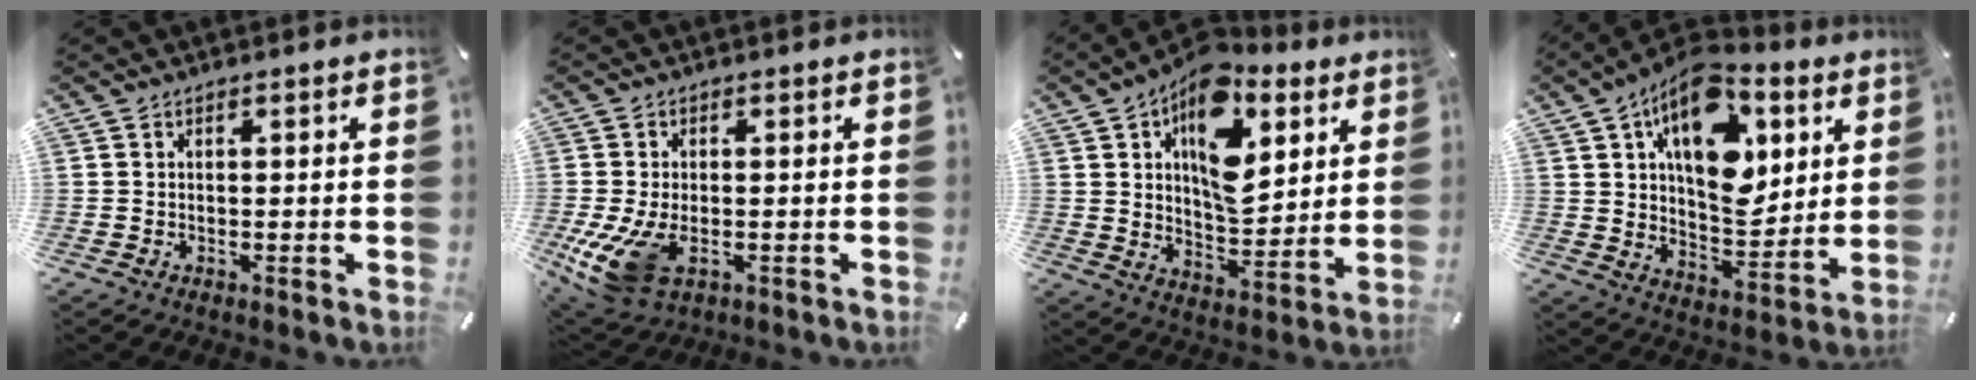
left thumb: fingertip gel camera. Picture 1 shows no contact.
{"total": 9.5, "force": [-2.8, 5.8, 6.9], "torque": [-0.152, -0.010, -0.049]}
{"total": 18.9, "force": [8.2, 11.2, 12.8], "torque": [-0.182, -0.042, 0.144]}
{"total": 20.1, "force": [8.3, 11.9, 14.0], "torque": [-0.223, -0.044, 0.142]}